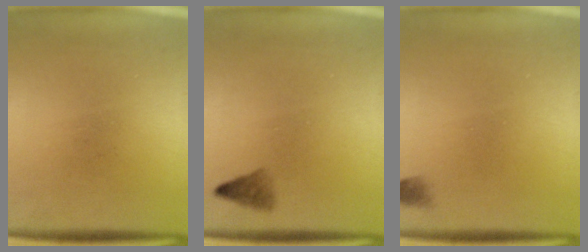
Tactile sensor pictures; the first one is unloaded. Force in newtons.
{"total": 1.6}
{"total": 1.1}